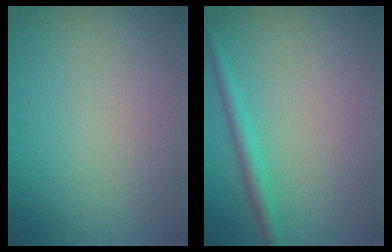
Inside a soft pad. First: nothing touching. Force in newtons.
{"total": 1.8, "press": 1.8, "slide": 0.2}